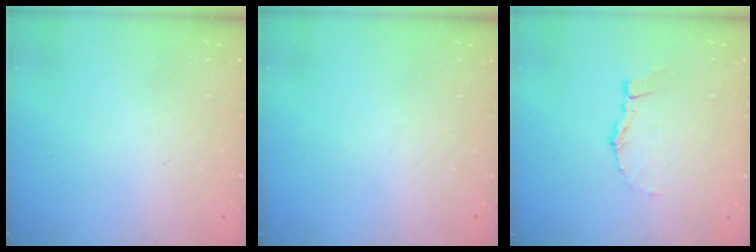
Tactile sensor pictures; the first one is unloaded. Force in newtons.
{"total": 0.0}
{"total": 3.5, "press": 3.5, "slide": 0.2}